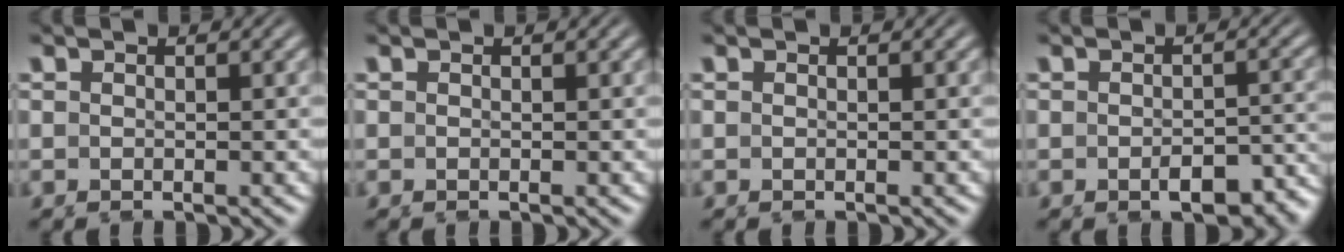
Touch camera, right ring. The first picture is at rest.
{"total": 0.0}
{"total": 0.0}
{"total": 4.0, "force": [-3.0, 1.5, 2.3], "torque": [-0.020, -0.006, -0.044]}